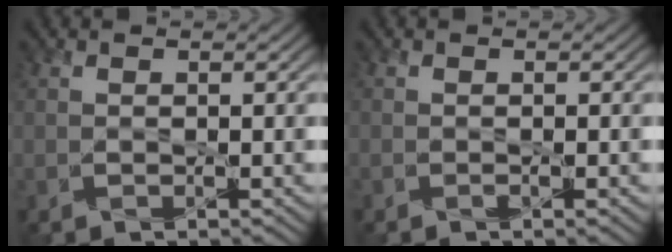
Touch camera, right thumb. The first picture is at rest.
{"total": 0.5, "force": [-0.4, 0.1, 0.4], "torque": [0.001, 0.000, -0.010]}